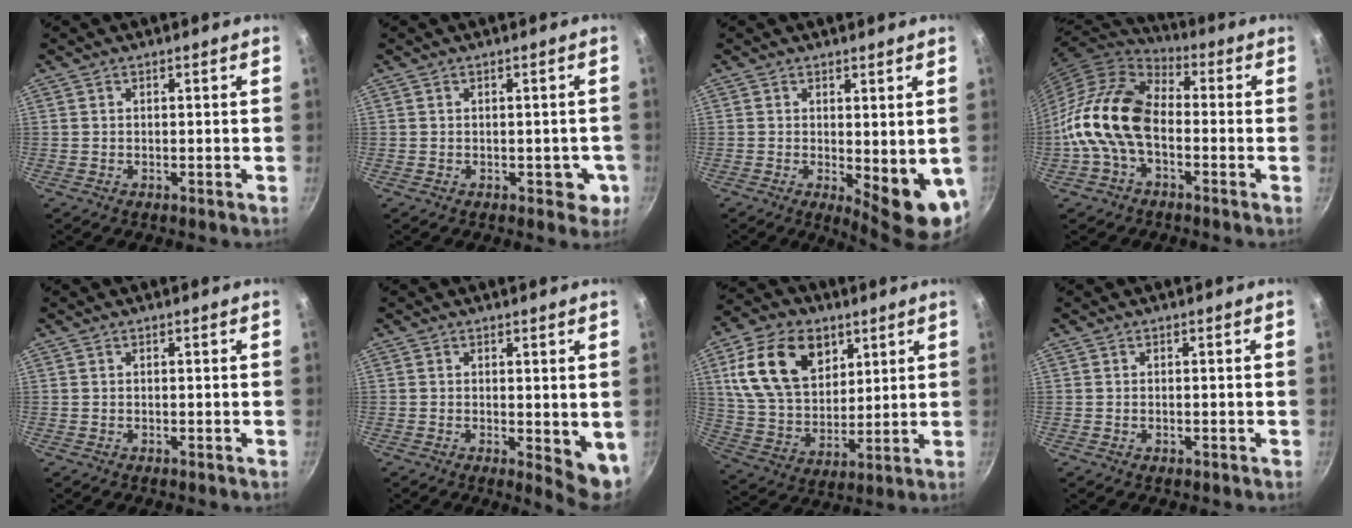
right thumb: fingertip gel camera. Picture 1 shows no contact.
{"total": 3.9, "force": [-0.9, 2.6, 2.7], "torque": [-0.002, 0.009, -0.010]}
{"total": 8.9, "force": [-0.4, 3.2, 8.3], "torque": [-0.091, -0.013, 0.005]}
{"total": 15.0, "force": [-2.9, 9.5, 11.2], "torque": [-0.195, 0.039, -0.073]}
{"total": 0.0}
{"total": 5.9, "force": [0.1, 2.5, 5.3], "torque": [-0.061, -0.009, 0.006]}
{"total": 18.9, "force": [7.7, 12.7, 11.6], "torque": [-0.182, -0.018, 0.145]}
{"total": 0.7, "force": [-0.2, 0.4, 0.5], "torque": [-0.008, 0.002, -0.003]}